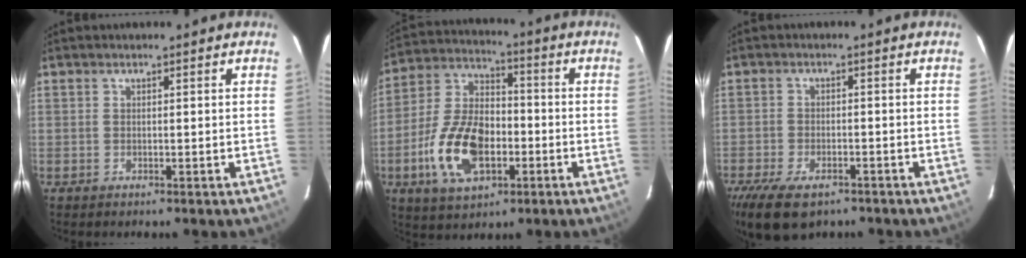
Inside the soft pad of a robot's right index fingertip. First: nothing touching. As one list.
[{"total": 15.8, "force": [-5.1, 9.0, 12.0], "torque": [-0.255, 0.006, -0.085]}, {"total": 11.4, "force": [-7.8, 5.3, 6.4], "torque": [-0.158, -0.032, -0.133]}]